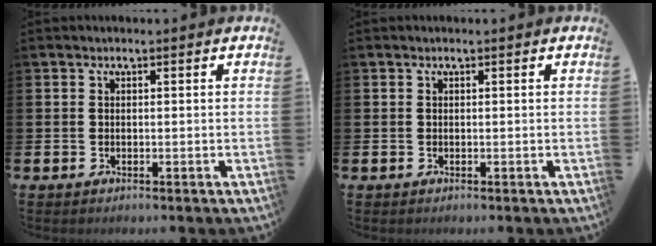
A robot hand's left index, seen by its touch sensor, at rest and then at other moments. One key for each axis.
{"total": 0.0}